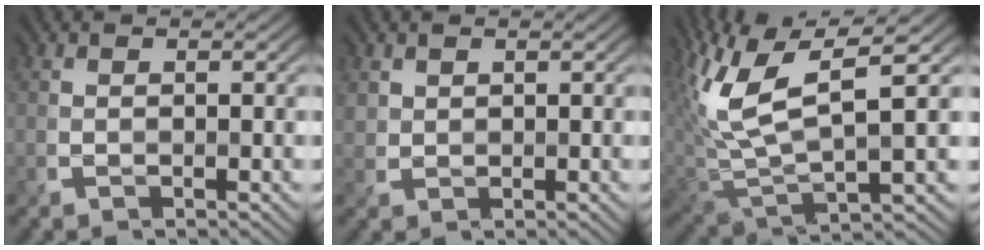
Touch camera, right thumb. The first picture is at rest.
{"total": 1.4, "force": [1.0, 0.9, 0.1], "torque": [-0.013, -0.003, 0.027]}
{"total": 11.6, "force": [4.0, 4.6, 9.9], "torque": [-0.225, 0.002, 0.084]}